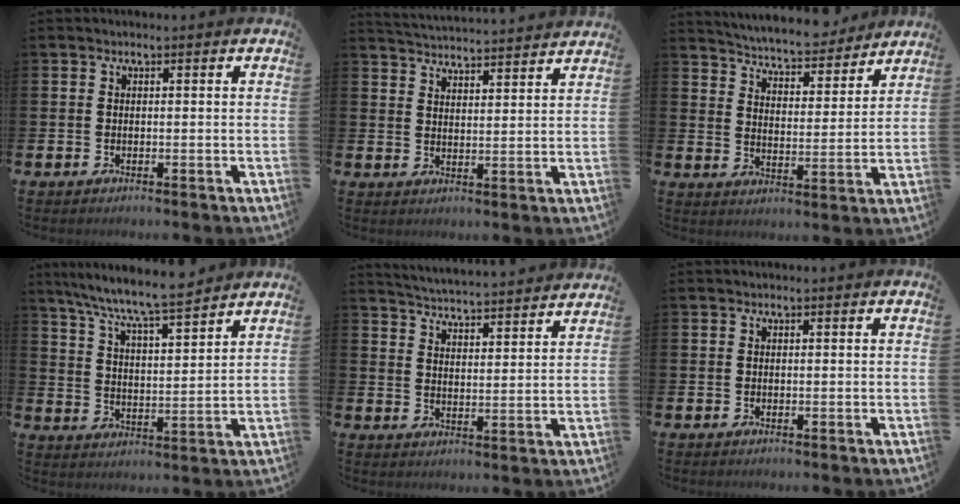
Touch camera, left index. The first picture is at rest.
{"total": 4.6, "force": [4.6, -0.1, 0.0], "torque": [-0.012, -0.038, 0.080]}
{"total": 6.2, "force": [6.1, 0.7, 0.7], "torque": [-0.035, -0.049, 0.104]}
{"total": 8.3, "force": [7.9, 0.0, 2.7], "torque": [-0.082, -0.051, 0.138]}
{"total": 5.2, "force": [5.2, -0.1, 0.3], "torque": [-0.021, -0.045, 0.090]}
{"total": 0.0}